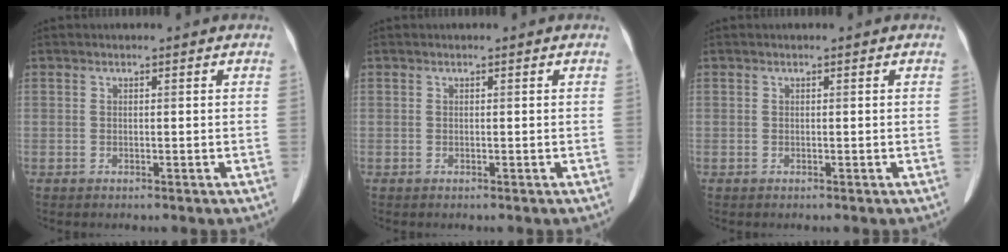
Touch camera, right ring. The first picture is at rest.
{"total": 0.0}
{"total": 0.0}